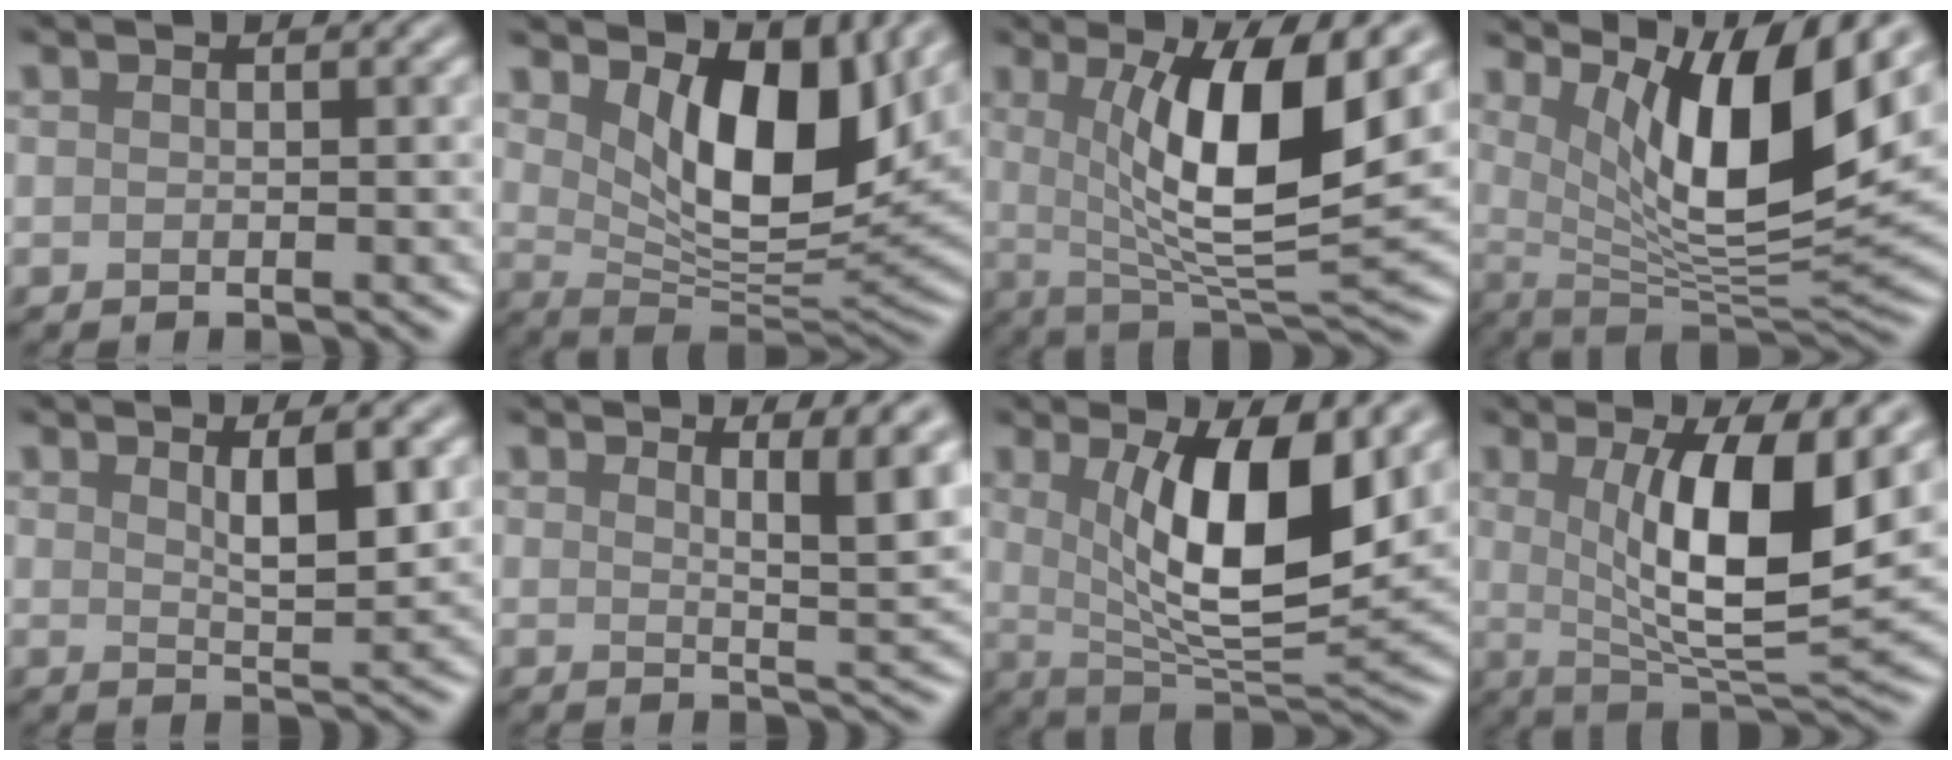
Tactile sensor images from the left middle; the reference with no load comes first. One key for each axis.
{"total": 9.3, "fx": 3.4, "fy": 4.3, "fz": 7.5, "tx": -0.123, "ty": -0.020, "tz": 0.055}
{"total": 10.5, "fx": 2.2, "fy": 2.8, "fz": 9.9, "tx": -0.155, "ty": -0.014, "tz": 0.045}
{"total": 11.0, "fx": 4.6, "fy": 2.9, "fz": 9.5, "tx": -0.150, "ty": -0.016, "tz": 0.088}
{"total": 3.7, "fx": 1.5, "fy": 1.0, "fz": 3.3, "tx": -0.050, "ty": -0.003, "tz": 0.027}
{"total": 4.8, "fx": 2.4, "fy": 1.1, "fz": 4.0, "tx": -0.044, "ty": -0.006, "tz": 0.035}
{"total": 9.7, "fx": 2.2, "fy": 3.1, "fz": 9.0, "tx": -0.146, "ty": -0.018, "tz": 0.045}
{"total": 10.2, "fx": 1.9, "fy": 2.9, "fz": 9.6, "tx": -0.148, "ty": -0.013, "tz": 0.039}